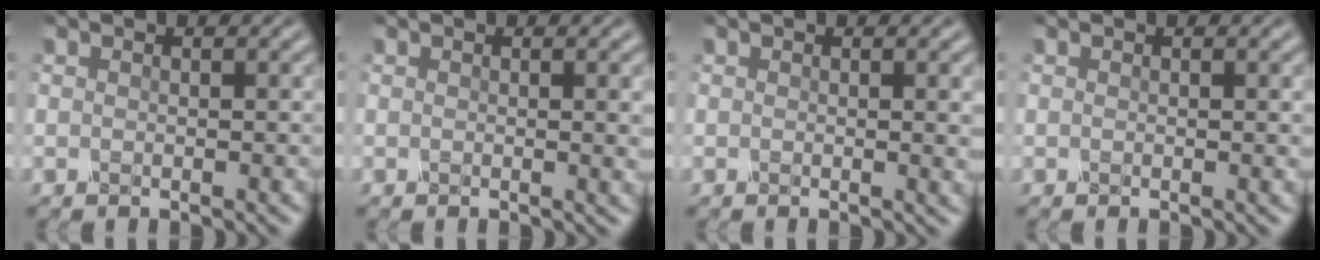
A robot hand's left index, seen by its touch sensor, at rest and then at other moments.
{"total": 2.3, "force": [0.3, 0.8, 2.2], "torque": [-0.016, 0.001, 0.002]}
{"total": 2.5, "force": [0.3, 0.9, 2.3], "torque": [-0.017, 0.001, 0.002]}
{"total": 0.8, "force": [0.1, 0.3, 0.8], "torque": [-0.004, 0.002, 0.000]}